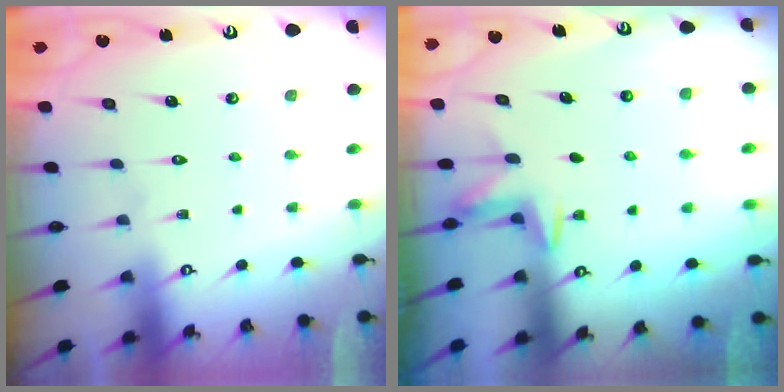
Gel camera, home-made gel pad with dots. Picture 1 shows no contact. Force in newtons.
{"total": 2.7, "press": 2.7, "slide": 0.4}